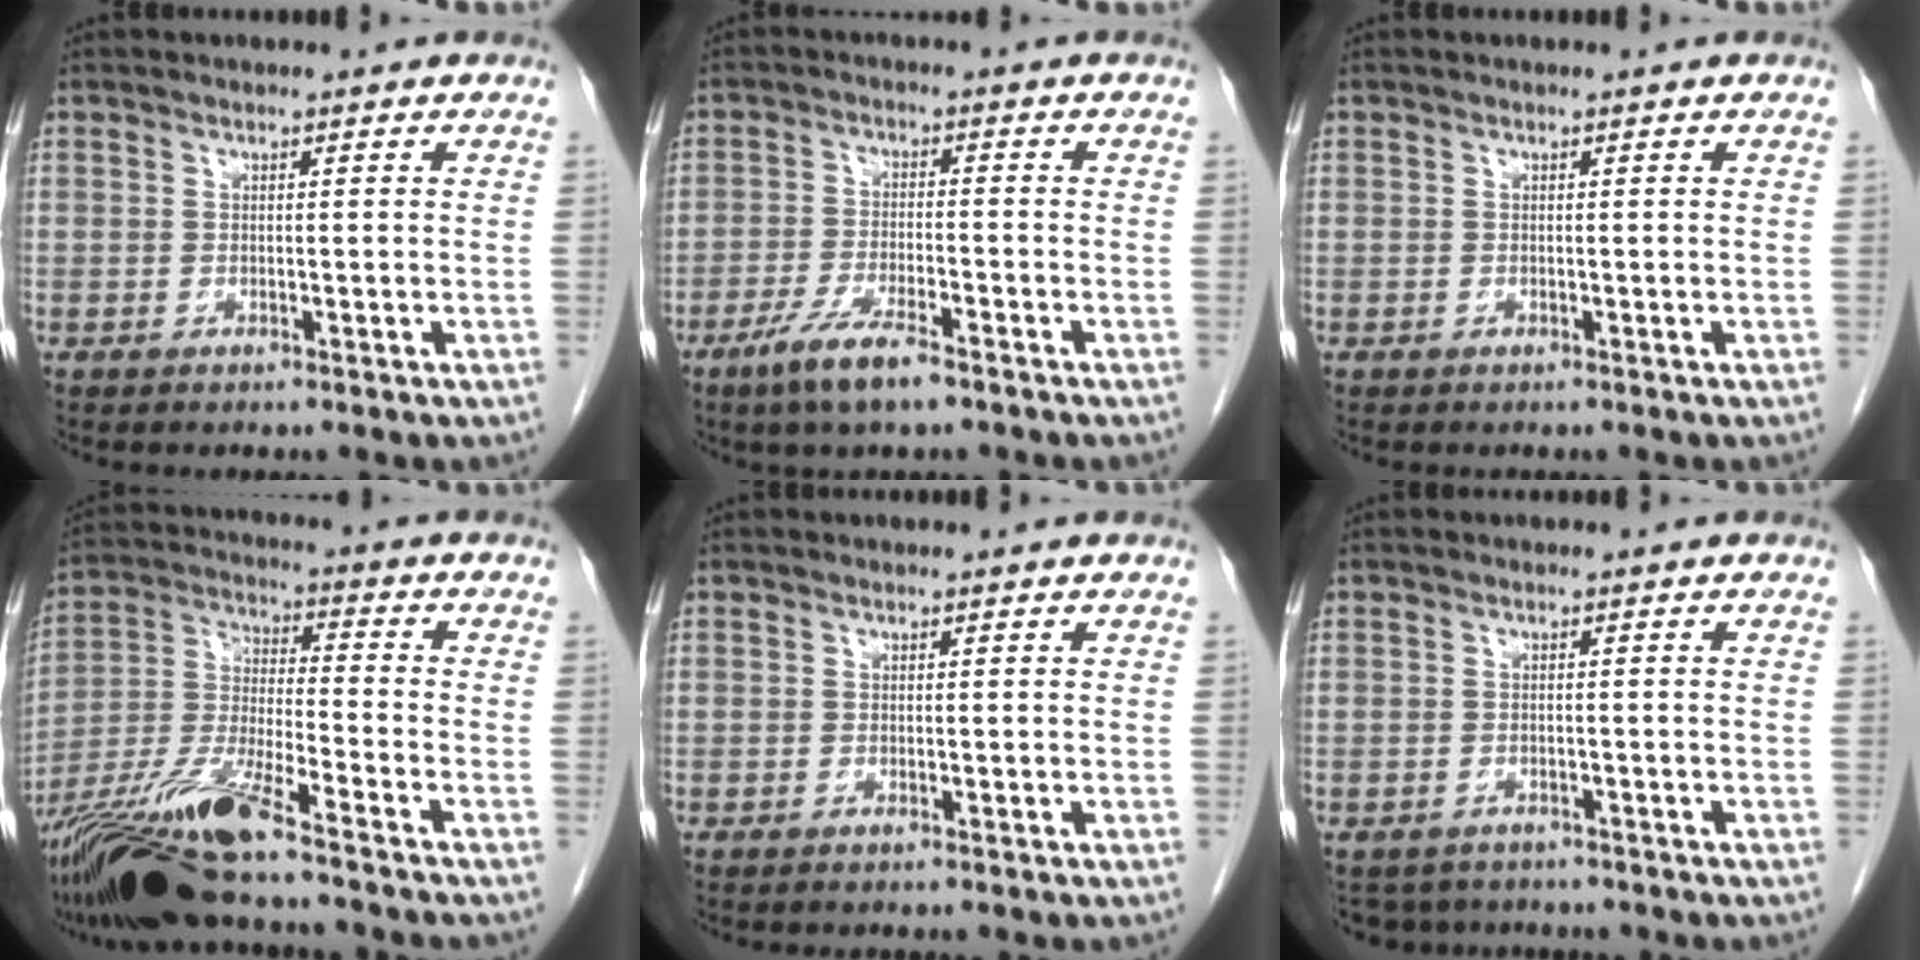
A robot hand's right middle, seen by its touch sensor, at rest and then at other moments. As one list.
[{"total": 6.5, "force": [-4.4, 1.0, 4.7], "torque": [-0.096, -0.010, -0.079]}, {"total": 0.0}, {"total": 14.4, "force": [-10.9, 0.5, 9.4], "torque": [-0.195, -0.023, -0.203]}, {"total": 0.0}, {"total": 3.9, "force": [-3.4, 2.1, 0.1], "torque": [0.006, 0.000, -0.049]}]